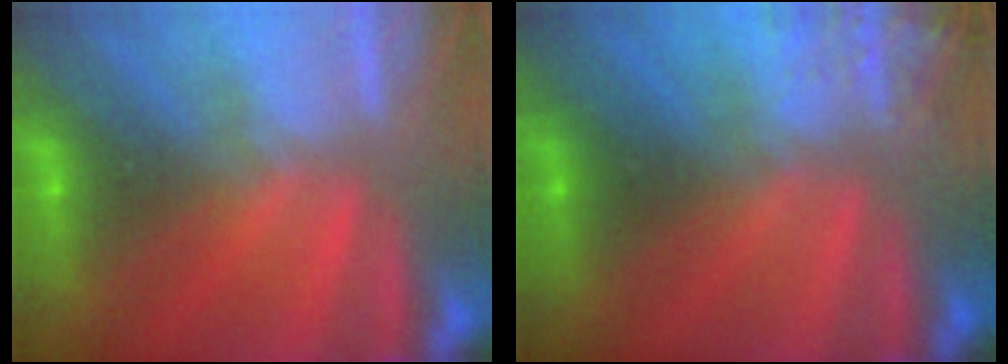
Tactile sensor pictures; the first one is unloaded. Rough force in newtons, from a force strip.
{"total": 3.9}